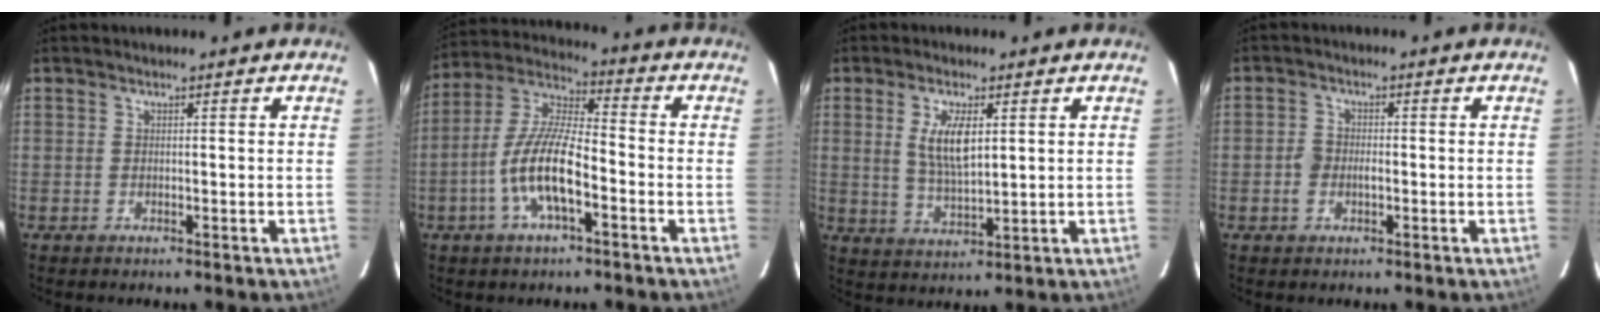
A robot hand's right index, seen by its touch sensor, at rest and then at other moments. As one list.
[{"total": 12.3, "force": [-4.7, 3.6, 10.9], "torque": [-0.228, 0.000, -0.089]}, {"total": 7.2, "force": [2.0, 2.6, 6.4], "torque": [-0.120, -0.004, 0.044]}, {"total": 2.8, "force": [-1.0, 2.2, 1.5], "torque": [-0.033, 0.006, -0.017]}]